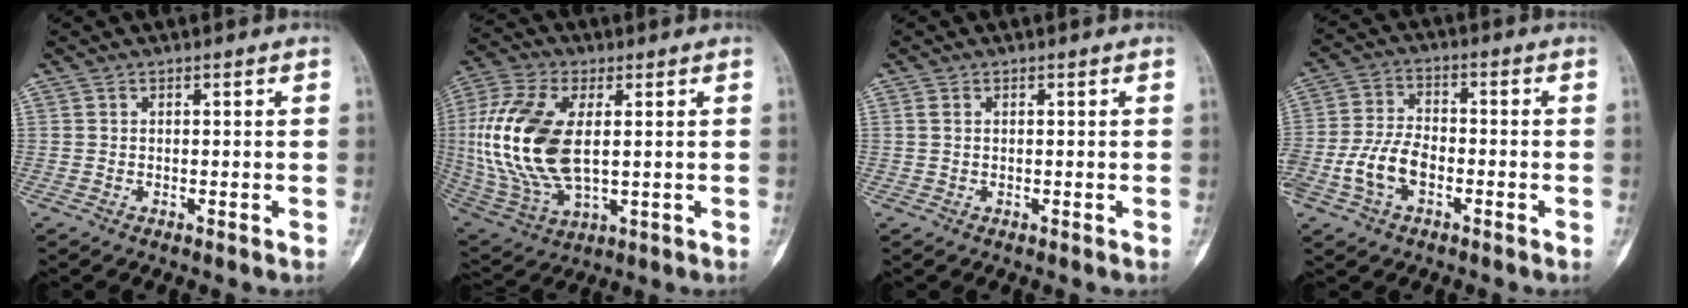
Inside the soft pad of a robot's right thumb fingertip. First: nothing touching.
{"total": 20.1, "force": [1.6, 10.9, 16.8], "torque": [-0.365, -0.008, 0.036]}
{"total": 1.1, "force": [0.3, 0.8, 0.8], "torque": [-0.018, 0.000, 0.005]}
{"total": 9.0, "force": [-3.1, 5.7, 6.3], "torque": [-0.122, 0.026, -0.063]}